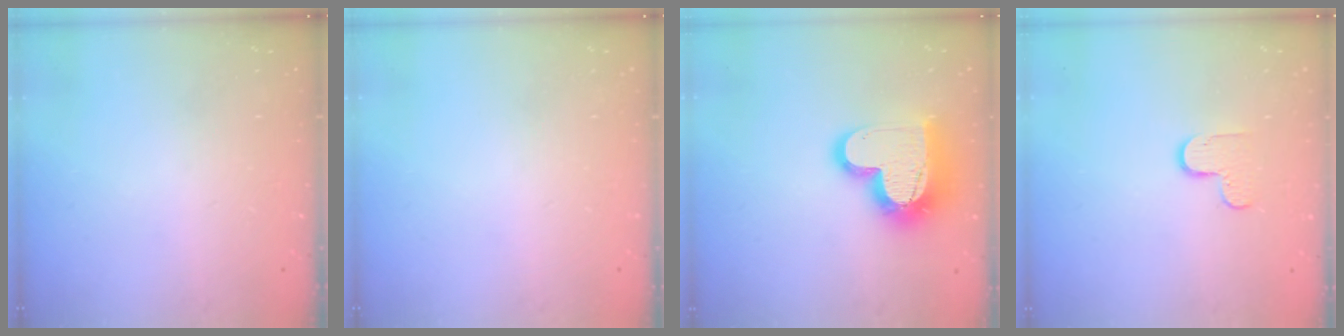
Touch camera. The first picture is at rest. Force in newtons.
{"total": 0.0}
{"total": 17.1, "press": 17.0, "slide": 1.4}
{"total": 5.1, "press": 5.0, "slide": 0.5}